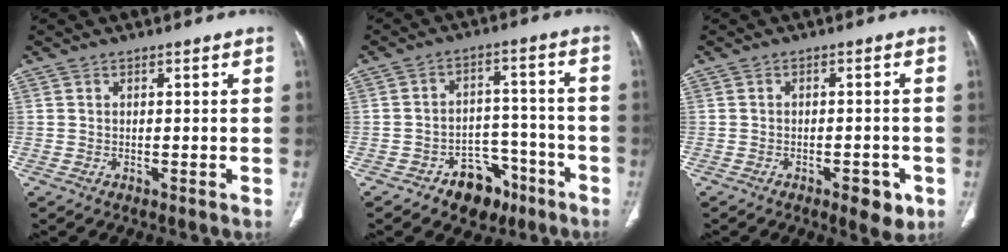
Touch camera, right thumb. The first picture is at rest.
{"total": 9.3, "force": [-5.8, 6.3, 3.7], "torque": [-0.012, 0.058, -0.081]}
{"total": 5.1, "force": [-2.5, 2.2, 3.9], "torque": [-0.038, 0.005, -0.028]}